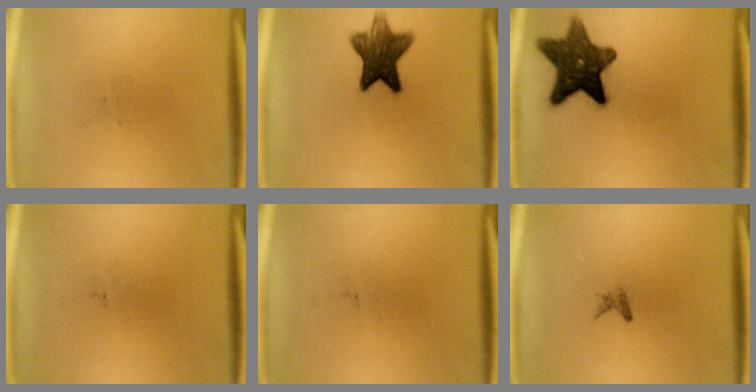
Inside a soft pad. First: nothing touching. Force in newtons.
{"total": 10.2}
{"total": 12.4}
{"total": 0.0}
{"total": 0.0}
{"total": 0.9}